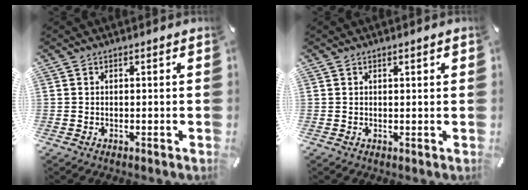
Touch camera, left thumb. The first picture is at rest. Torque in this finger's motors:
{"motor_torque": [-0.26, -0.25, -0.13, 0.20, -0.02]}